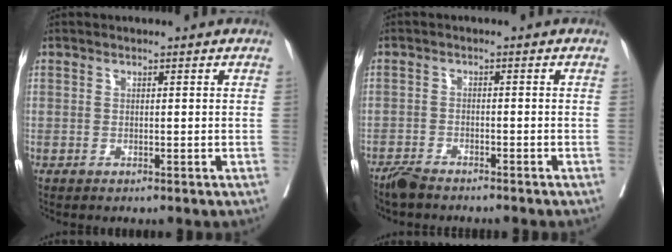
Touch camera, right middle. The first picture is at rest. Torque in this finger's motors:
{"motor_torque": [-0.21, -0.32, 0.01, 0.01]}